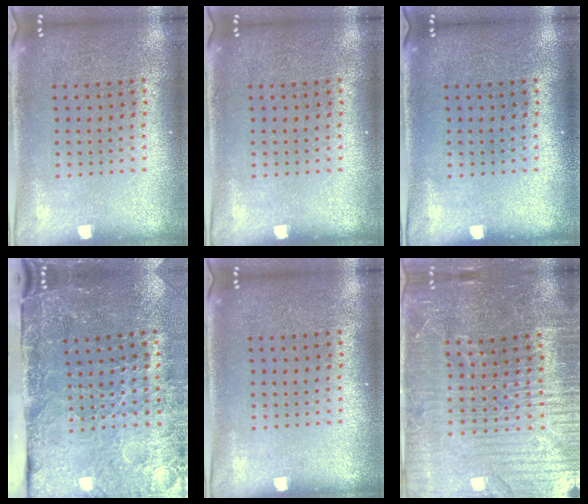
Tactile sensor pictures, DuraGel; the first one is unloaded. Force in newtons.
{"total": 0.0}
{"total": 0.0}
{"total": 4.8, "press": 3.6, "slide": 3.1}
{"total": 0.0}
{"total": 4.8, "press": 4.5, "slide": 1.7}